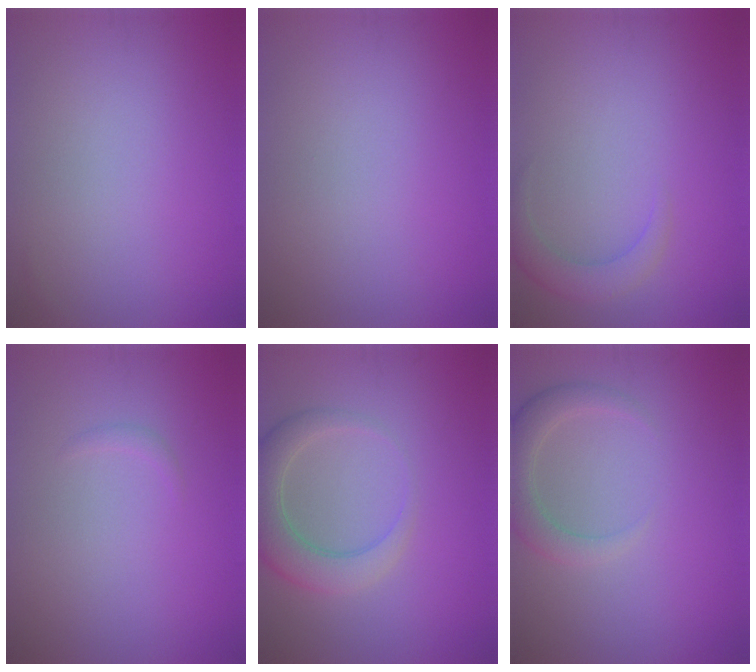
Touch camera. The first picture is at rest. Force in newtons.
{"total": 0.0}
{"total": 2.4, "press": 2.4, "slide": 0.3}
{"total": 0.6, "press": 0.5, "slide": 0.1}
{"total": 4.6, "press": 4.6, "slide": 0.4}
{"total": 3.1, "press": 3.1, "slide": 0.4}